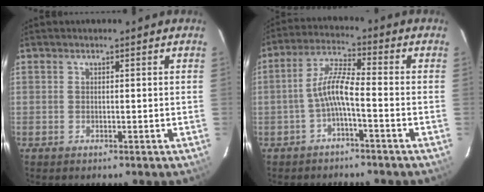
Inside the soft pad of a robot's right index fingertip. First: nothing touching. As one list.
[{"total": 5.9, "force": [-2.4, 0.6, 5.4], "torque": [-0.124, 0.017, -0.045]}]